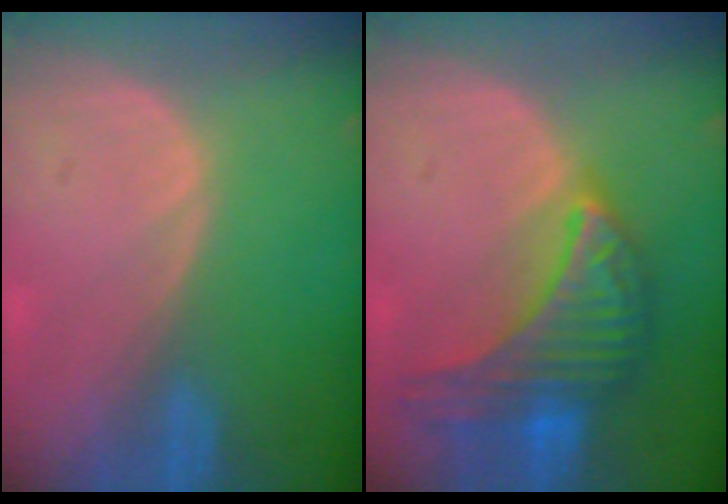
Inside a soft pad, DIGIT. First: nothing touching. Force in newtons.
{"total": 10.0, "press": 9.9, "slide": 0.6}